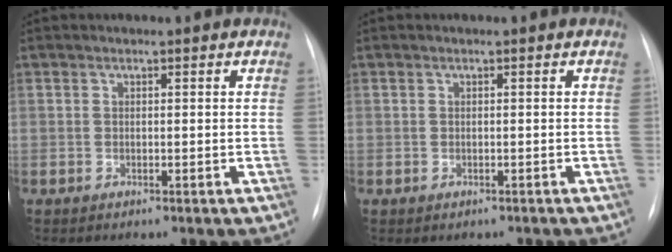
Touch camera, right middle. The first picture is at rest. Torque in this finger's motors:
{"motor_torque": [0.64, -0.70, 0.04, 0.04]}